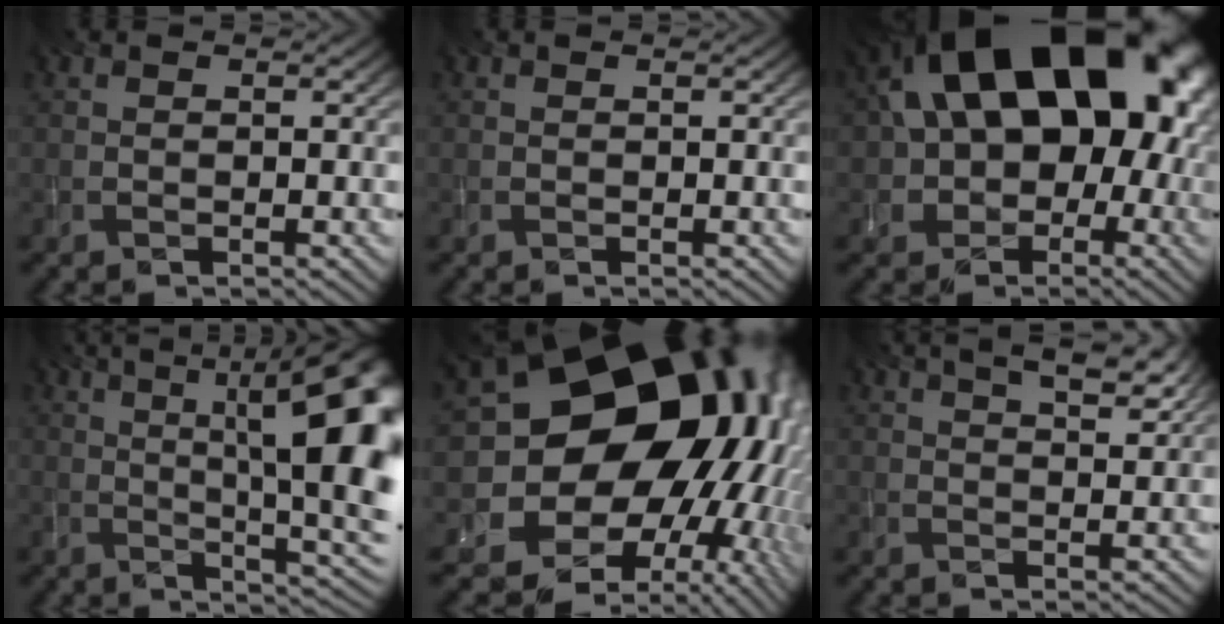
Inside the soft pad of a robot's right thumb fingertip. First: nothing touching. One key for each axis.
{"total": 0.0}
{"total": 22.7, "fx": 3.9, "fy": 15.7, "fz": 16.0, "tx": -0.236, "ty": 0.013, "tz": 0.060}
{"total": 17.3, "fx": 3.1, "fy": 5.6, "fz": 16.0, "tx": -0.192, "ty": 0.019, "tz": 0.044}
{"total": 23.1, "fx": 3.2, "fy": 18.6, "fz": 13.4, "tx": -0.223, "ty": -0.016, "tz": 0.060}
{"total": 6.6, "fx": 4.1, "fy": 2.2, "fz": 4.7, "tx": -0.071, "ty": 0.009, "tz": 0.061}